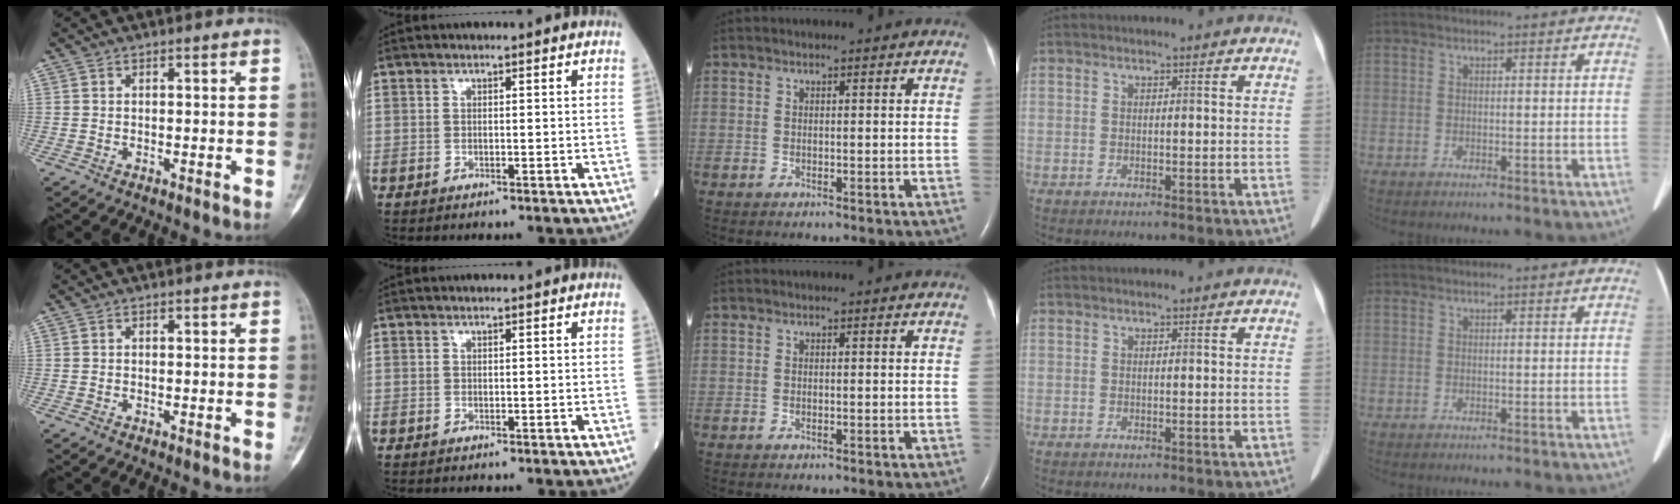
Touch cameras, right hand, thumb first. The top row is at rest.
{}